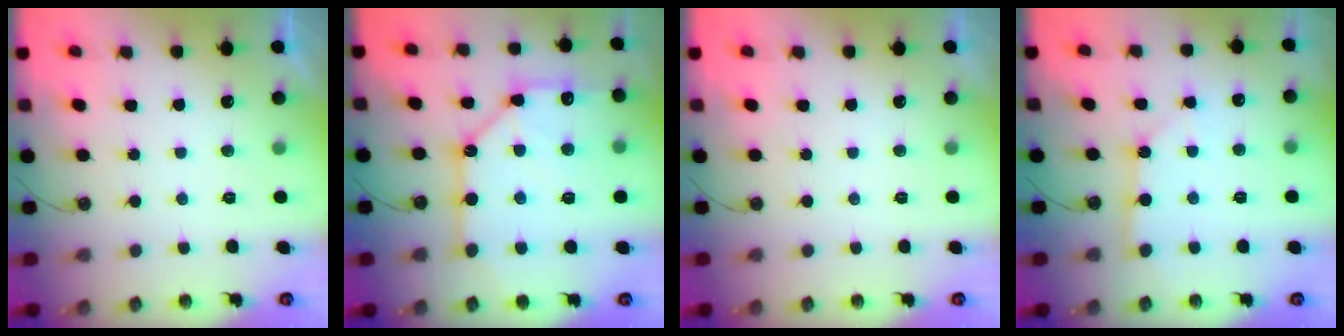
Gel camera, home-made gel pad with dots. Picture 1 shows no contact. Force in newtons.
{"total": 16.2, "press": 16.1, "slide": 1.9}
{"total": 0.0}
{"total": 2.8, "press": 2.8, "slide": 0.1}